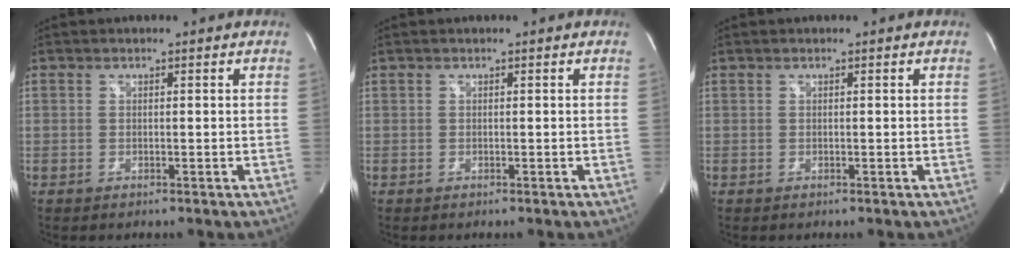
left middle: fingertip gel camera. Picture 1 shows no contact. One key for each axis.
{"total": 0.0}
{"total": 0.0}